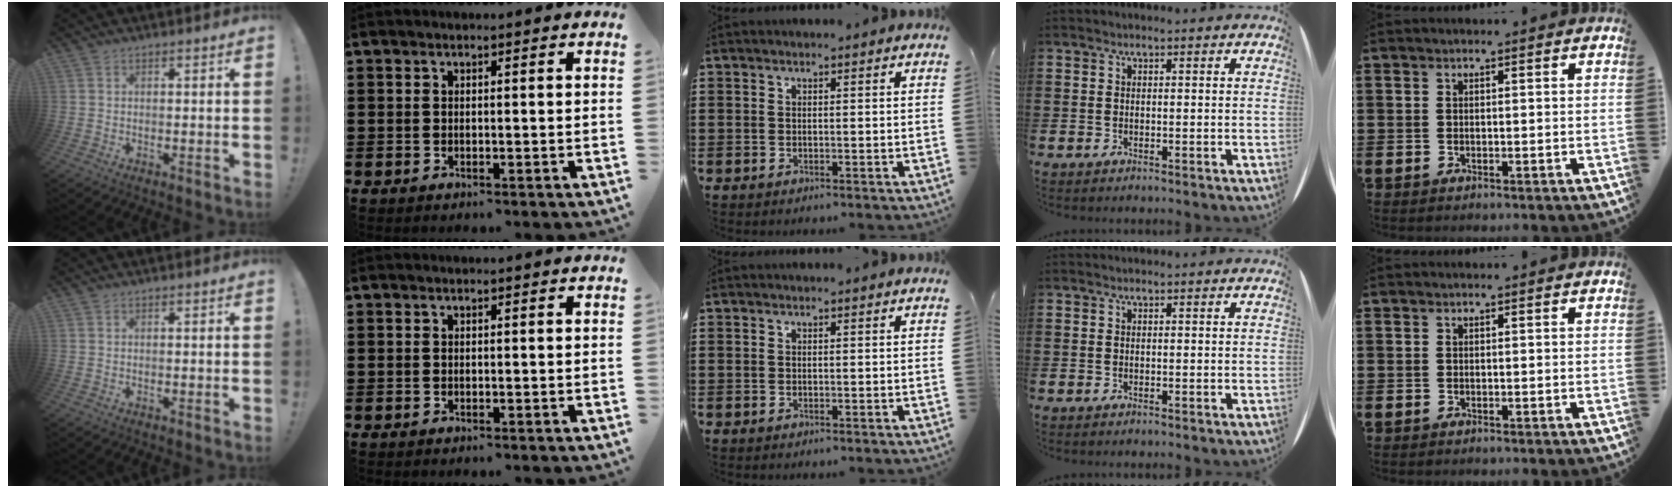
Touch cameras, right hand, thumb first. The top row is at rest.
{}